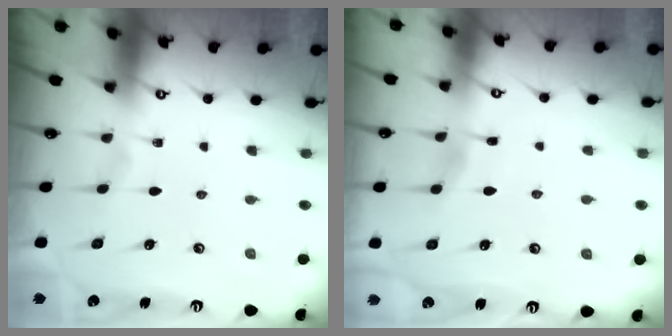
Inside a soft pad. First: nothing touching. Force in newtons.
{"total": 2.6, "press": 2.5, "slide": 0.4}